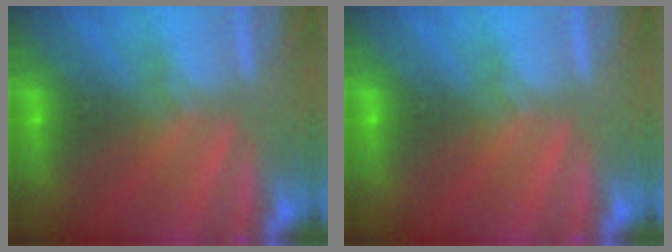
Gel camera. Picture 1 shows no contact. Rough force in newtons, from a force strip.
{"total": 0.0}